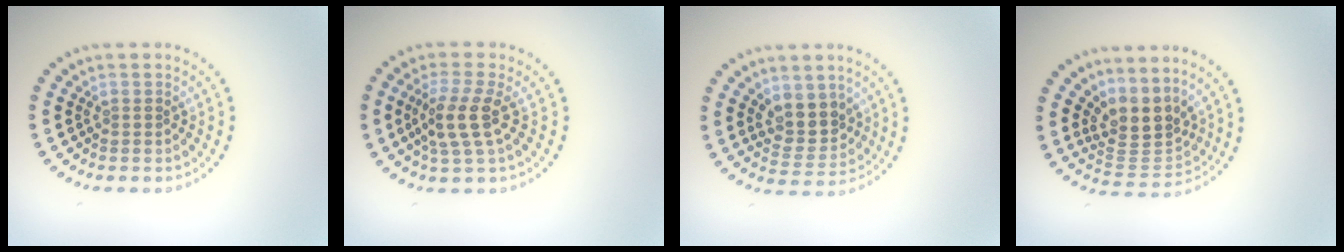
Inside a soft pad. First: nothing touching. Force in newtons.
{"total": 3.4, "press": 3.0, "slide": 1.7}
{"total": 3.5, "press": 3.3, "slide": 1.3}
{"total": 3.9, "press": 3.0, "slide": 2.4}